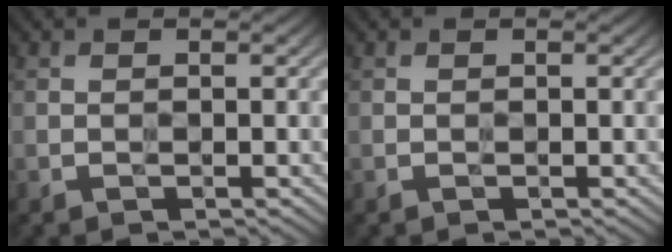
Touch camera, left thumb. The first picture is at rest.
{"total": 0.0}